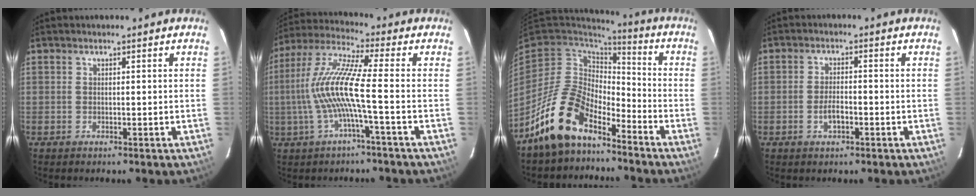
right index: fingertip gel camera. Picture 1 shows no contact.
{"total": 11.8, "force": [-2.2, -0.2, 11.6], "torque": [-0.237, 0.004, -0.041]}
{"total": 14.3, "force": [-10.1, 6.7, 7.5], "torque": [-0.156, 0.010, -0.189]}
{"total": 3.2, "force": [-1.4, 1.5, 2.5], "torque": [-0.053, 0.000, -0.023]}